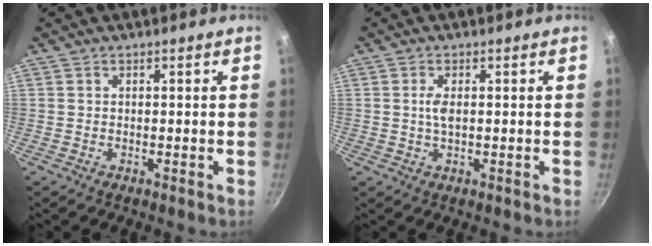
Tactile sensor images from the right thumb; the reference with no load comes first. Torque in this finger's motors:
{"motor_torque": [0.67, 0.63, 0.69, -0.05, 0.04]}